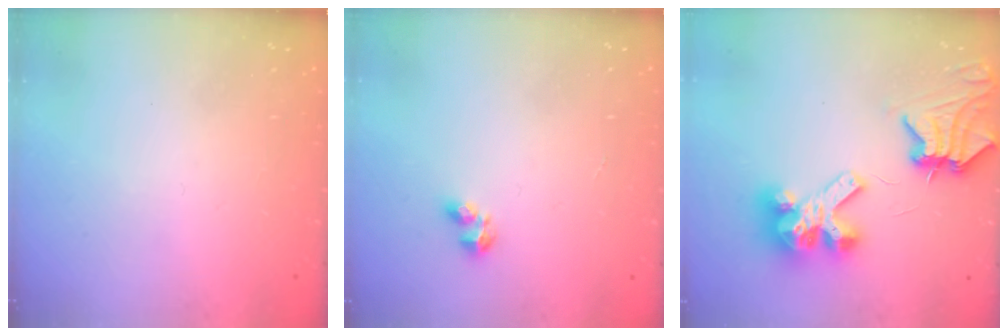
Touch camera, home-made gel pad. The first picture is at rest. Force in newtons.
{"total": 2.1, "press": 2.0, "slide": 0.8}
{"total": 10.0, "press": 10.0, "slide": 1.0}